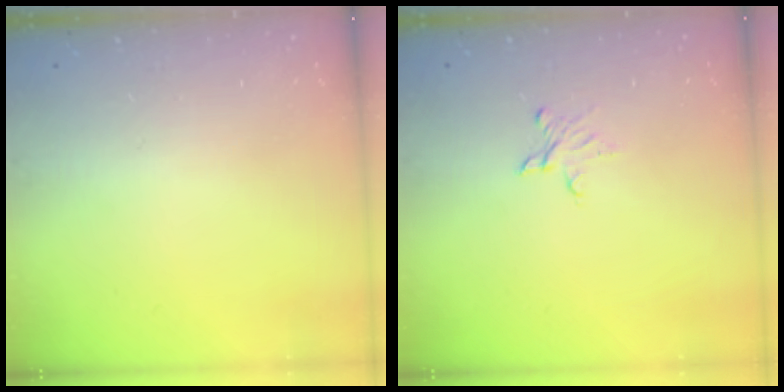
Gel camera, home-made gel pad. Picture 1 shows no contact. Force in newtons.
{"total": 3.6, "press": 3.6, "slide": 0.3}